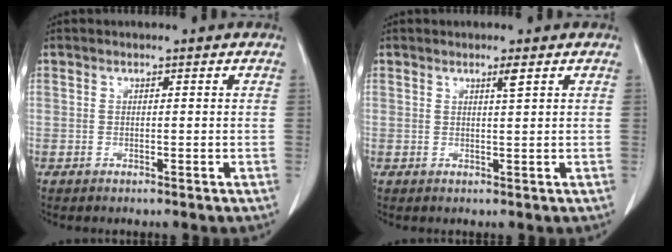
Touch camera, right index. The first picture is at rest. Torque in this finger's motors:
{"motor_torque": [0.03, 0.04, 0.00, 0.02]}